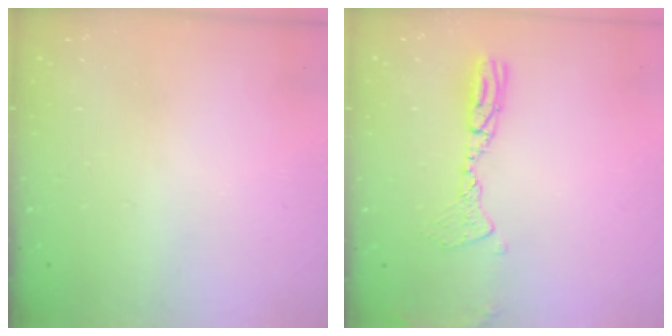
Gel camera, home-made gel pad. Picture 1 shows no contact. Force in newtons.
{"total": 10.0, "press": 9.7, "slide": 2.6}